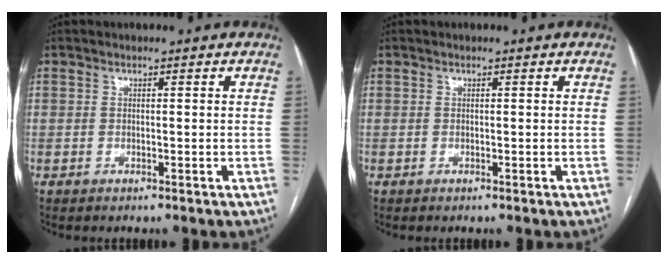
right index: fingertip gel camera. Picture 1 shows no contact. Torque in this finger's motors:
{"motor_torque": [0.00, 0.00, 0.00, 0.00]}